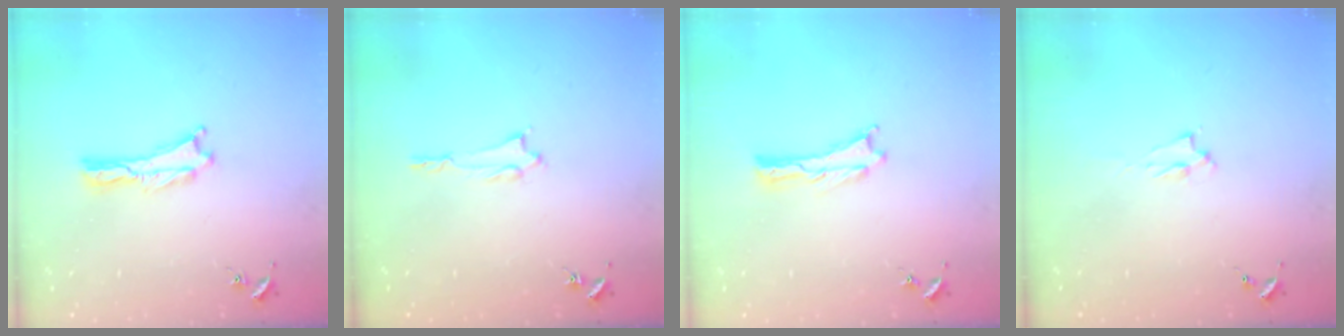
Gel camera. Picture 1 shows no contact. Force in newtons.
{"total": 1.2, "press": 1.2, "slide": 0.1}
{"total": 0.0}
{"total": 1.4, "press": 1.3, "slide": 0.3}